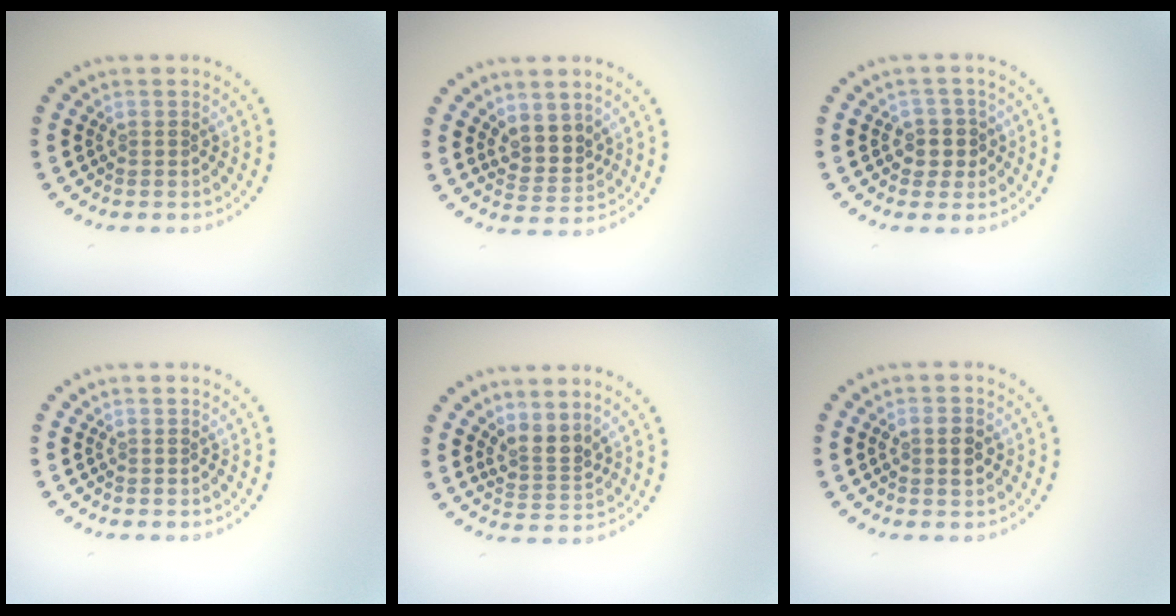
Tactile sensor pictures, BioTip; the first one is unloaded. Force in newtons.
{"total": 2.6, "press": 2.1, "slide": 1.4}
{"total": 2.3, "press": 2.0, "slide": 1.2}
{"total": 0.0}
{"total": 2.6, "press": 1.9, "slide": 1.9}
{"total": 2.0, "press": 2.0, "slide": 0.2}